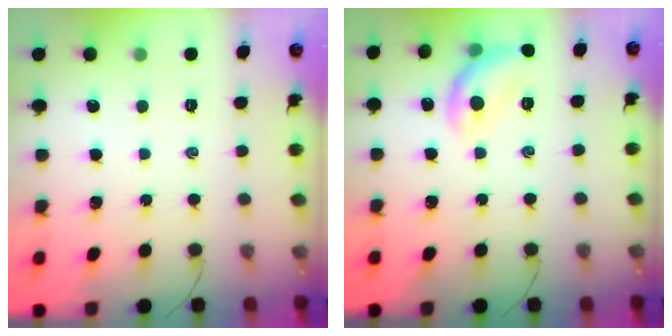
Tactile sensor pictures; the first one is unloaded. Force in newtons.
{"total": 10.8, "press": 10.8, "slide": 0.7}